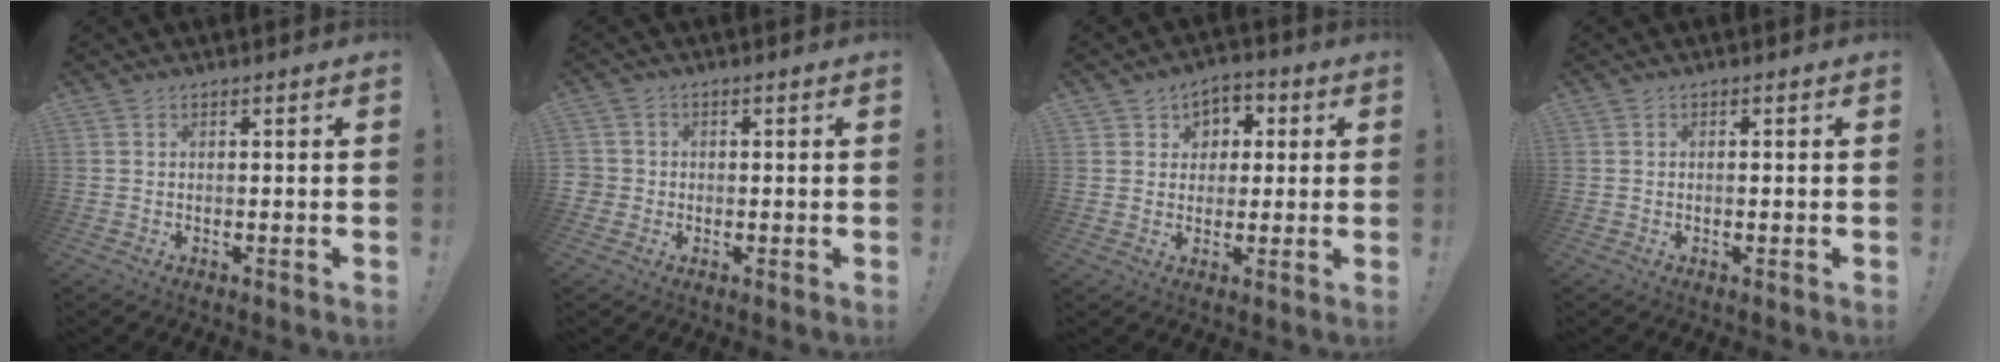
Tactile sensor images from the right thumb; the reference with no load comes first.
{"total": 2.5, "force": [-0.4, 2.4, 0.6], "torque": [-0.009, 0.004, -0.007]}
{"total": 5.6, "force": [0.4, 5.4, 1.2], "torque": [-0.014, 0.000, 0.010]}
{"total": 0.6, "force": [-0.3, 0.0, 0.5], "torque": [-0.009, -0.001, -0.006]}